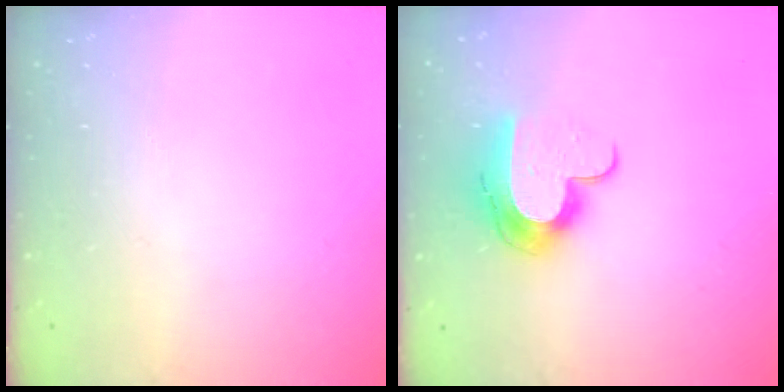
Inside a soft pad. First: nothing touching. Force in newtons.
{"total": 12.0, "press": 12.0, "slide": 1.0}